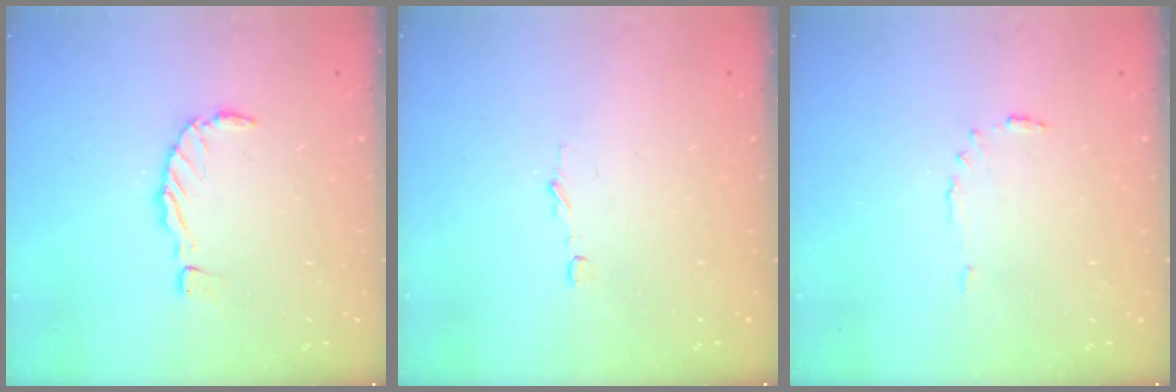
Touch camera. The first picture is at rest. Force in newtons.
{"total": 2.8, "press": 2.8, "slide": 0.2}
{"total": 3.8, "press": 3.8, "slide": 0.4}